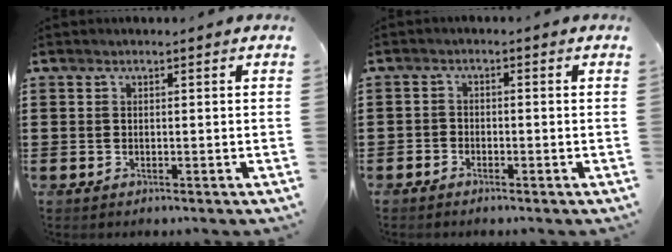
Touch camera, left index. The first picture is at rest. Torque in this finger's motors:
{"motor_torque": [-0.21, -0.04, -0.02, -0.01]}